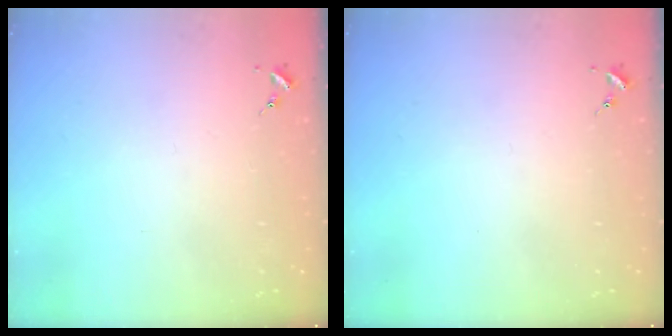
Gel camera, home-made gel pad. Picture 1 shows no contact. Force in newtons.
{"total": 0.0}